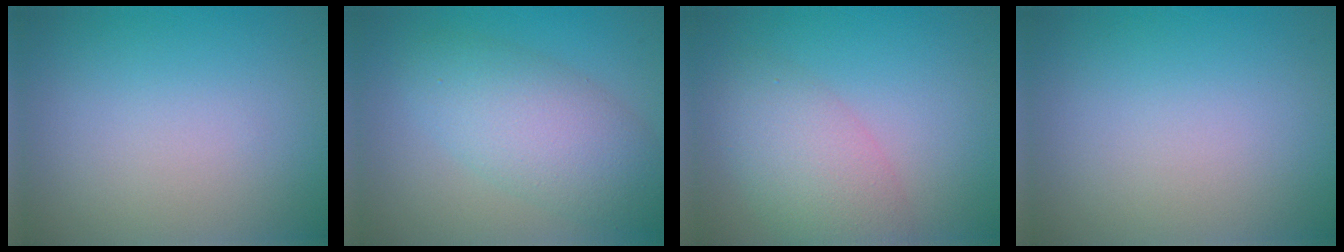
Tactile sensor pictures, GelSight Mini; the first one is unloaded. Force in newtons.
{"total": 6.0, "press": 6.0, "slide": 0.3}
{"total": 4.7, "press": 4.7, "slide": 0.2}
{"total": 0.0}